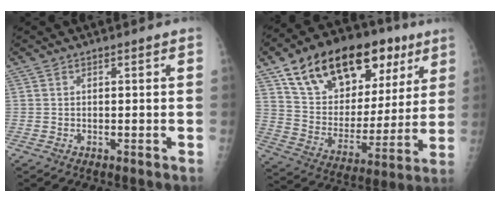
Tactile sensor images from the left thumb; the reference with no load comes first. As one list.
[{"total": 27.7, "force": [14.8, 15.0, 18.0], "torque": [-0.249, -0.006, 0.249]}]